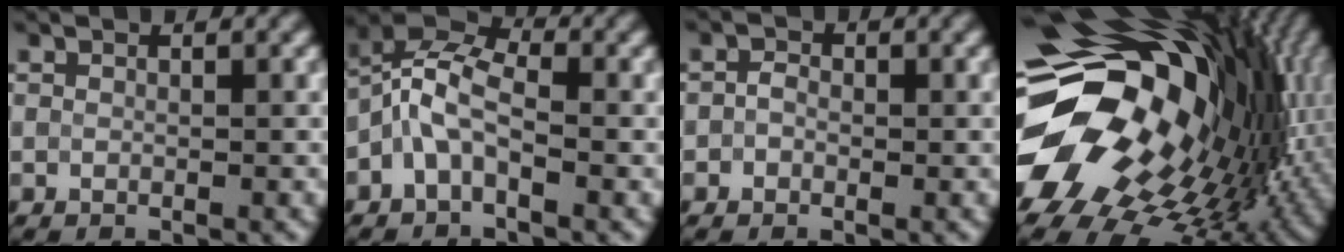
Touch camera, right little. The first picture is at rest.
{"total": 4.9, "force": [-1.4, 2.5, 4.0], "torque": [-0.084, 0.017, -0.040]}
{"total": 1.2, "force": [-0.3, 1.0, 0.5], "torque": [-0.005, -0.002, -0.012]}
{"total": 19.9, "force": [0.9, 13.6, 14.5], "torque": [-0.270, -0.051, 0.035]}